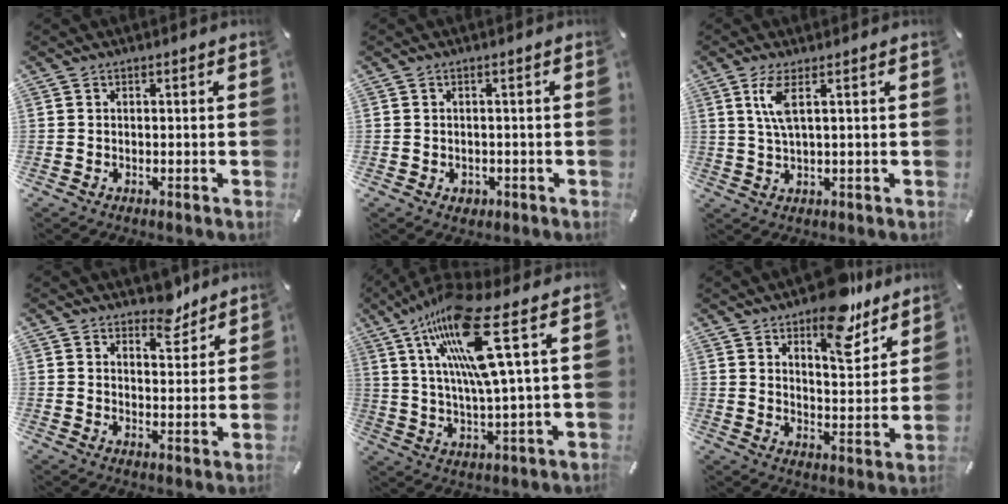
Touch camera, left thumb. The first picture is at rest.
{"total": 1.9, "force": [-0.7, 1.6, 0.8], "torque": [-0.015, 0.003, -0.013]}
{"total": 5.7, "force": [2.0, 1.1, 5.2], "torque": [-0.106, 0.001, 0.033]}
{"total": 7.0, "force": [5.8, 3.6, 1.7], "torque": [0.004, -0.043, 0.099]}
{"total": 18.3, "force": [8.2, 2.8, 16.1], "torque": [-0.329, -0.030, 0.121]}
{"total": 13.8, "force": [9.8, 6.2, 7.4], "torque": [-0.094, -0.066, 0.170]}